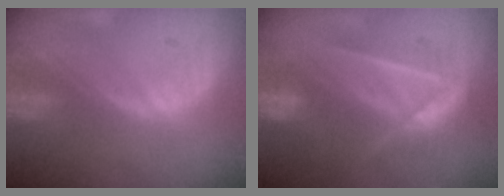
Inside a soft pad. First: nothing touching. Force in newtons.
{"total": 7.3, "press": 6.6, "slide": 3.0}